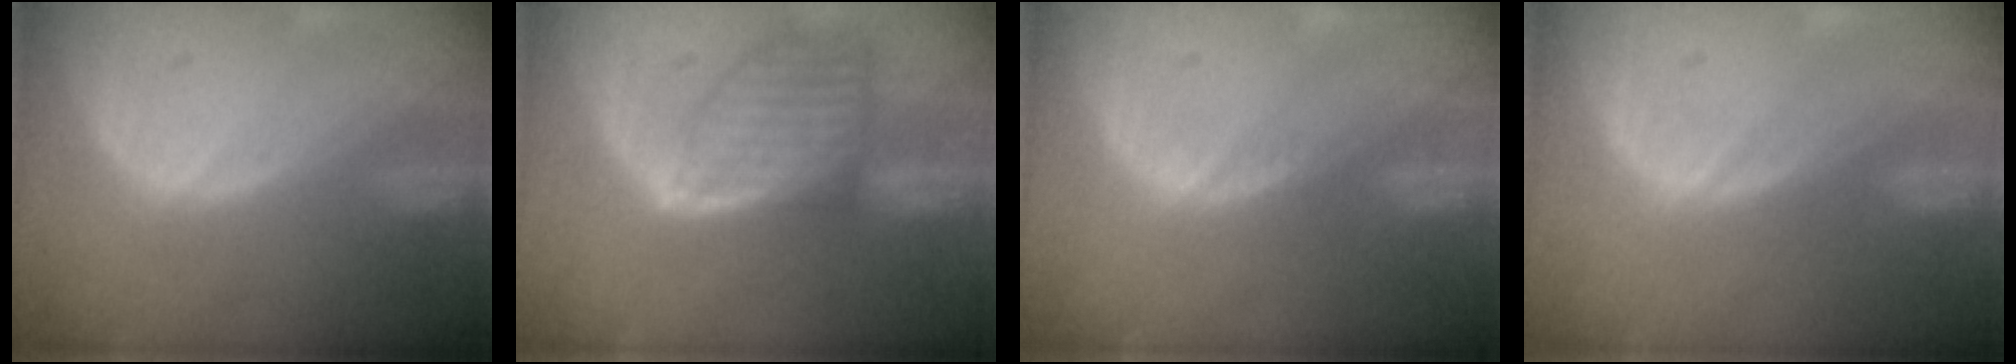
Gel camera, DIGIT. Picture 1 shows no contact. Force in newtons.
{"total": 8.0, "press": 7.1, "slide": 3.6}
{"total": 0.7, "press": 0.6, "slide": 0.4}
{"total": 0.0}